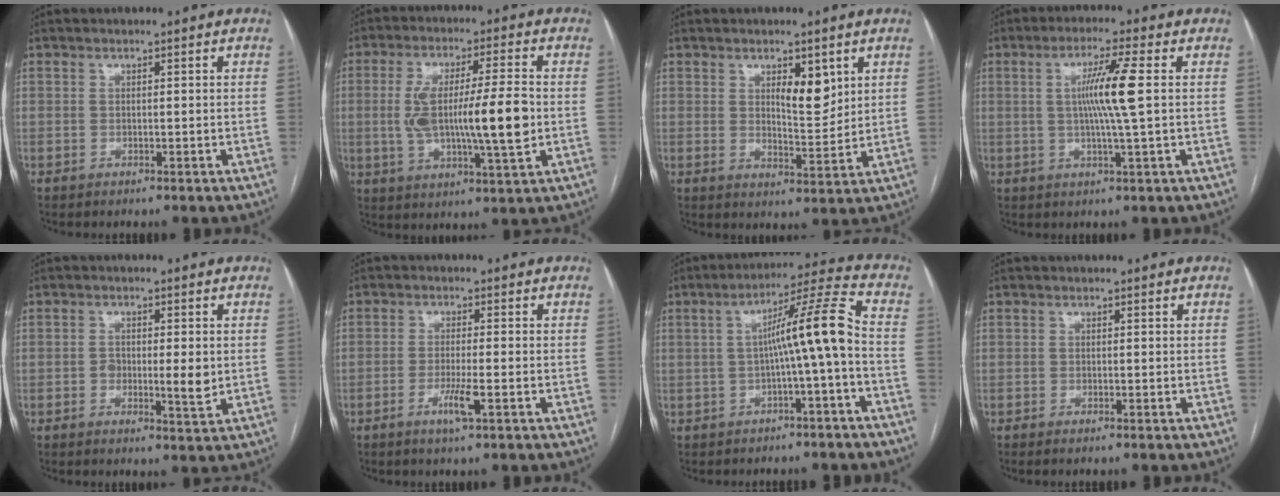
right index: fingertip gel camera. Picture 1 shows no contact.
{"total": 13.8, "force": [-0.7, 1.9, 13.6], "torque": [-0.250, 0.005, -0.010]}
{"total": 5.7, "force": [2.6, 2.0, 4.7], "torque": [-0.076, -0.008, 0.046]}
{"total": 7.7, "force": [1.0, -1.0, 7.6], "torque": [-0.138, 0.000, 0.019]}
{"total": 4.8, "force": [-0.4, 1.6, 4.6], "torque": [-0.073, -0.005, -0.005]}
{"total": 3.9, "force": [-1.7, 0.0, 3.5], "torque": [-0.070, -0.008, -0.031]}
{"total": 9.5, "force": [-1.0, -0.9, 9.4], "torque": [-0.148, 0.027, -0.016]}
{"total": 0.5, "force": [-0.2, 0.0, 0.5], "torque": [-0.011, 0.000, -0.004]}